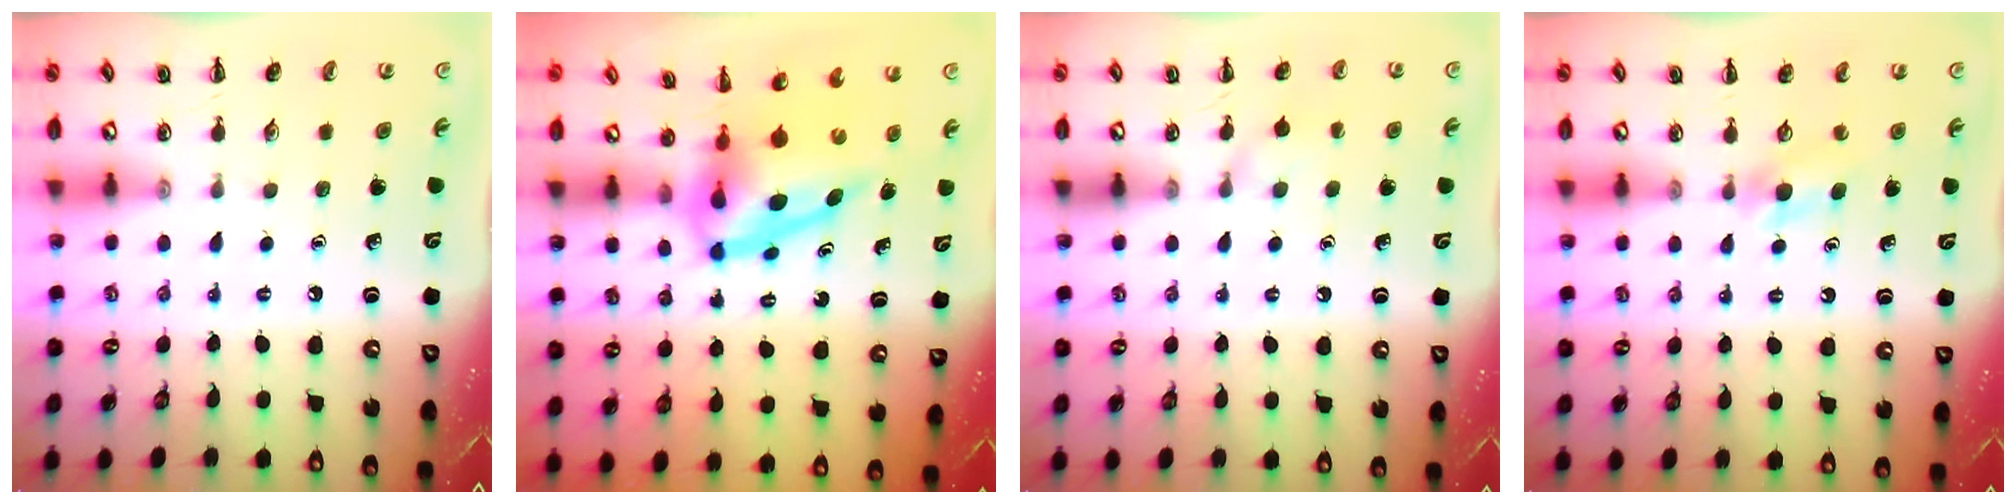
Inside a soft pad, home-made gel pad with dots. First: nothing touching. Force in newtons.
{"total": 7.9, "press": 7.5, "slide": 2.3}
{"total": 6.6, "press": 6.2, "slide": 2.3}
{"total": 3.9, "press": 3.7, "slide": 1.3}